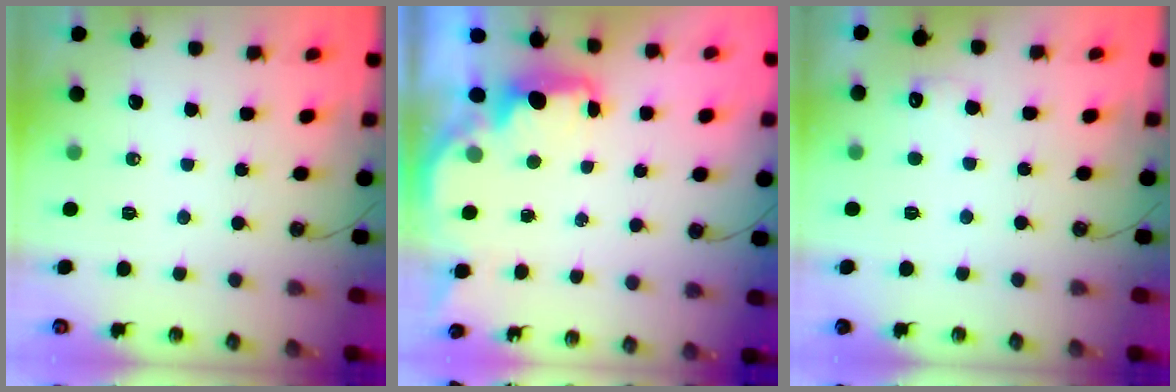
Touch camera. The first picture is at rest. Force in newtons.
{"total": 2.2, "press": 2.1, "slide": 0.8}
{"total": 5.3, "press": 5.1, "slide": 1.3}